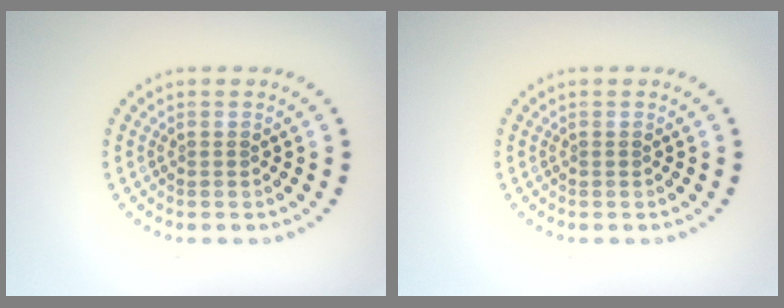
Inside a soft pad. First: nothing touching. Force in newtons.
{"total": 0.0}